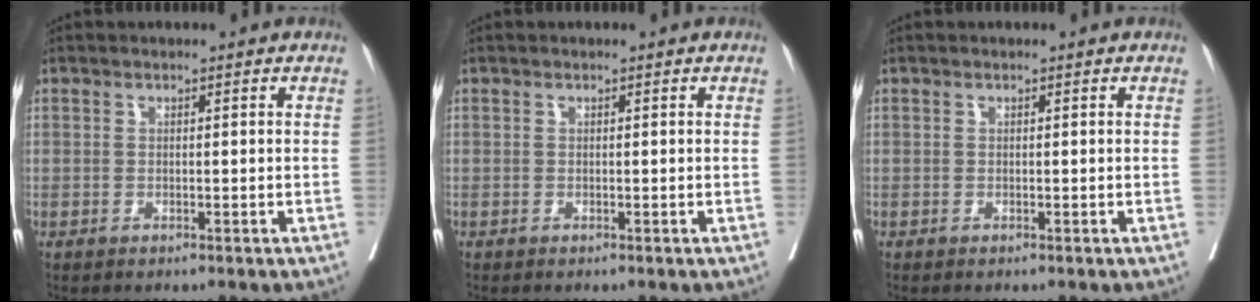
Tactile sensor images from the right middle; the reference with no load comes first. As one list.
[{"total": 0.0}, {"total": 0.0}]